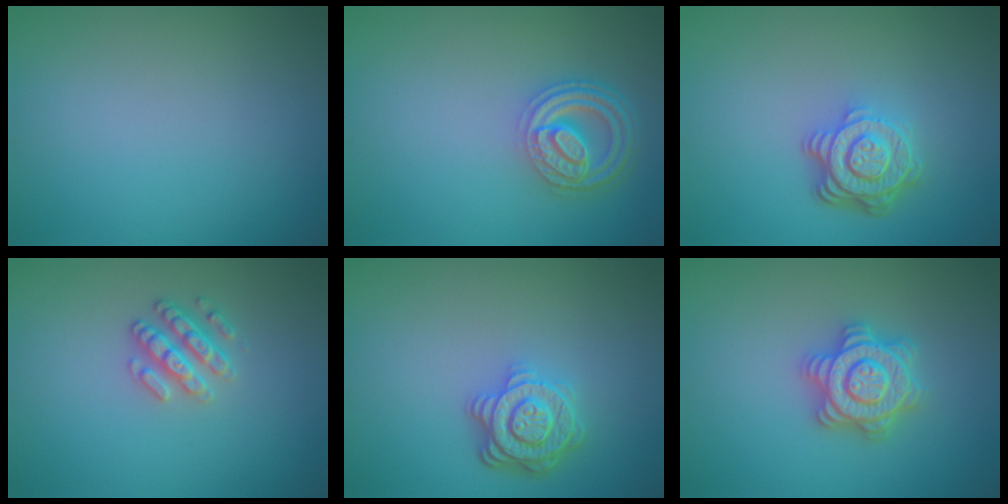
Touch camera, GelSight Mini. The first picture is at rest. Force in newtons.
{"total": 4.6, "press": 3.6, "slide": 2.9}
{"total": 4.6, "press": 3.4, "slide": 3.0}
{"total": 2.5, "press": 2.4, "slide": 0.8}
{"total": 3.8, "press": 3.2, "slide": 1.9}
{"total": 4.6, "press": 4.6, "slide": 0.6}